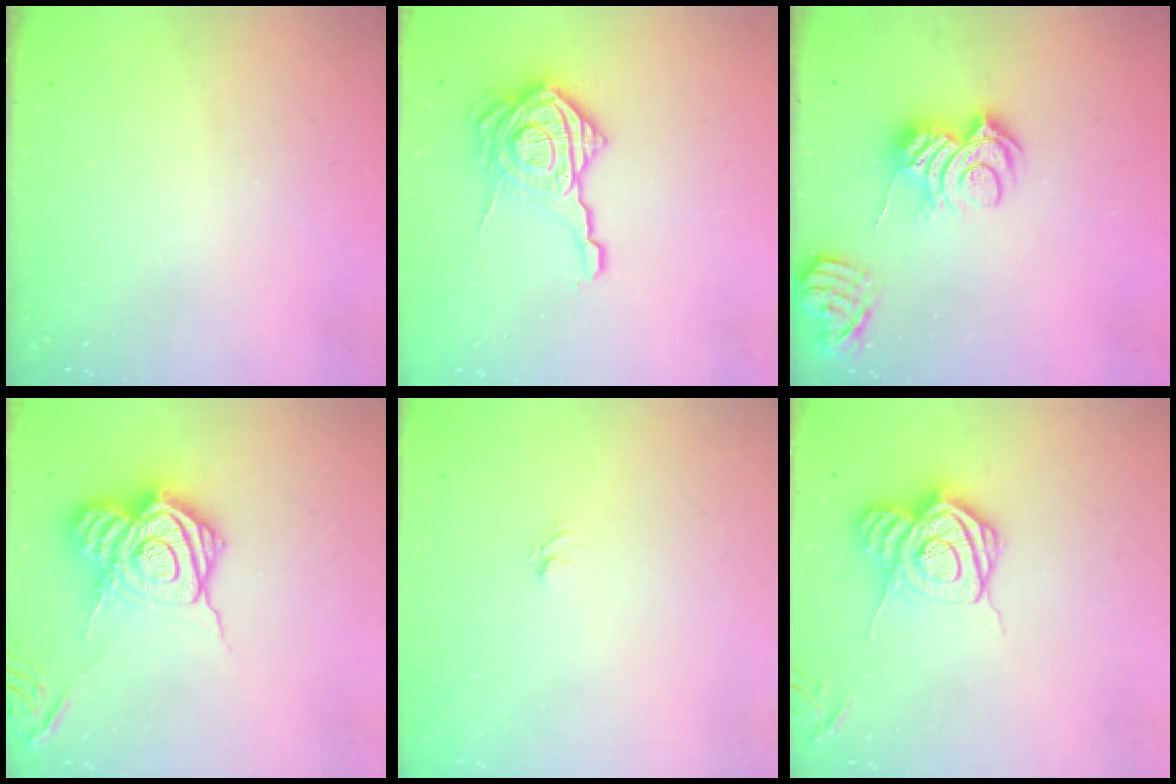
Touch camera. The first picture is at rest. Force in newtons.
{"total": 17.6, "press": 17.5, "slide": 1.1}
{"total": 10.9, "press": 10.8, "slide": 1.1}
{"total": 18.9, "press": 18.9, "slide": 1.5}
{"total": 3.6, "press": 3.4, "slide": 1.1}
{"total": 14.1, "press": 14.0, "slide": 1.3}